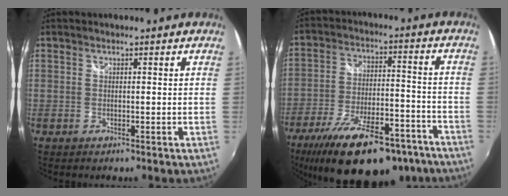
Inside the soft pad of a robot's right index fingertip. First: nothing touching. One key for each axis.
{"total": 24.0, "fx": -17.5, "fy": 9.1, "fz": 13.8, "tx": -0.245, "ty": -0.019, "tz": -0.251}